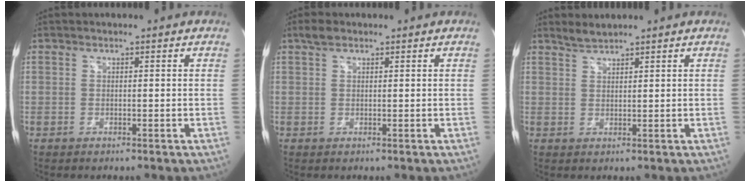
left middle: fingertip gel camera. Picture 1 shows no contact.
{"total": 1.8, "force": [1.3, 0.8, 0.9], "torque": [-0.025, 0.011, 0.026]}
{"total": 2.0, "force": [2.0, -0.1, 0.3], "torque": [-0.013, 0.003, 0.044]}